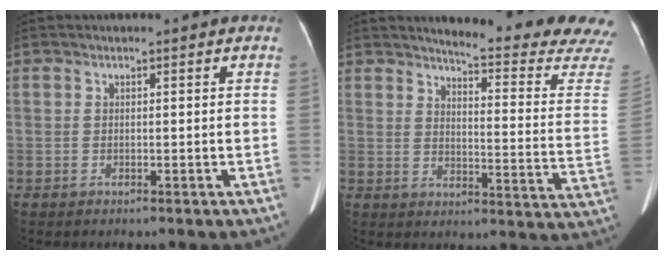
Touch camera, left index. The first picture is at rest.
{"total": 18.3, "force": [17.4, -1.4, 5.6], "torque": [-0.083, -0.141, 0.188]}